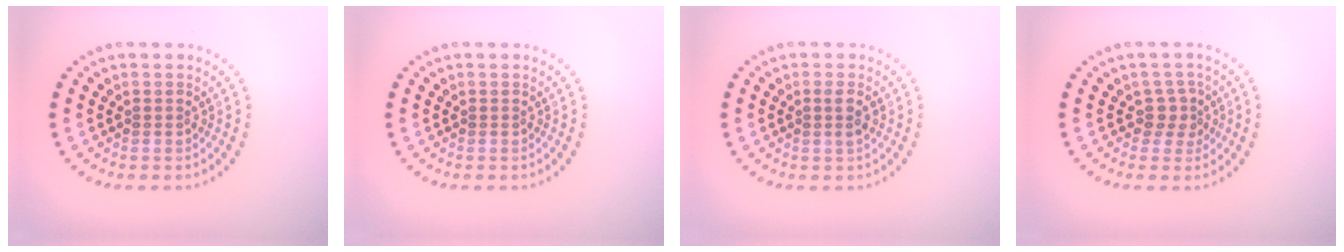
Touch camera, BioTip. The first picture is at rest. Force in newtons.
{"total": 0.0}
{"total": 1.3, "press": 1.2, "slide": 0.6}
{"total": 1.9, "press": 1.4, "slide": 1.3}